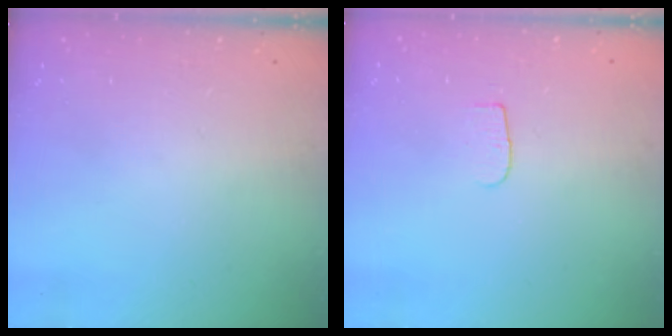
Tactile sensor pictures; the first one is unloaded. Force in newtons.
{"total": 4.2, "press": 4.2, "slide": 0.4}